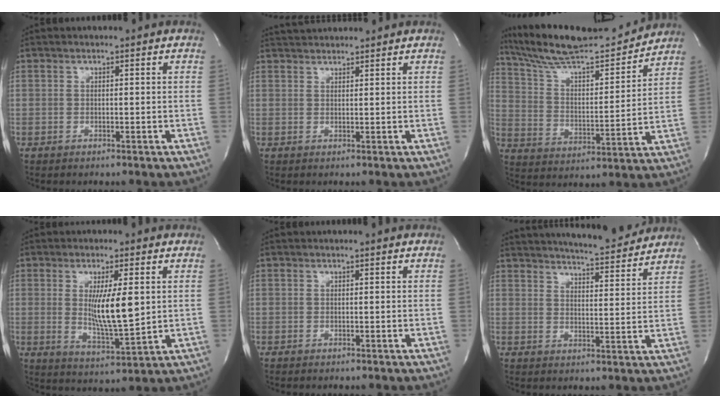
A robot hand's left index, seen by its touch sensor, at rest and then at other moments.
{"total": 4.9, "force": [4.7, 0.2, 1.2], "torque": [-0.023, 0.037, 0.077]}
{"total": 17.1, "force": [16.0, 1.0, 5.9], "torque": [-0.113, 0.001, 0.269]}
{"total": 8.7, "force": [1.2, 1.0, 8.5], "torque": [-0.155, -0.022, 0.029]}
{"total": 0.0}
{"total": 13.4, "force": [12.5, 1.0, 4.6], "torque": [-0.076, -0.008, 0.172]}